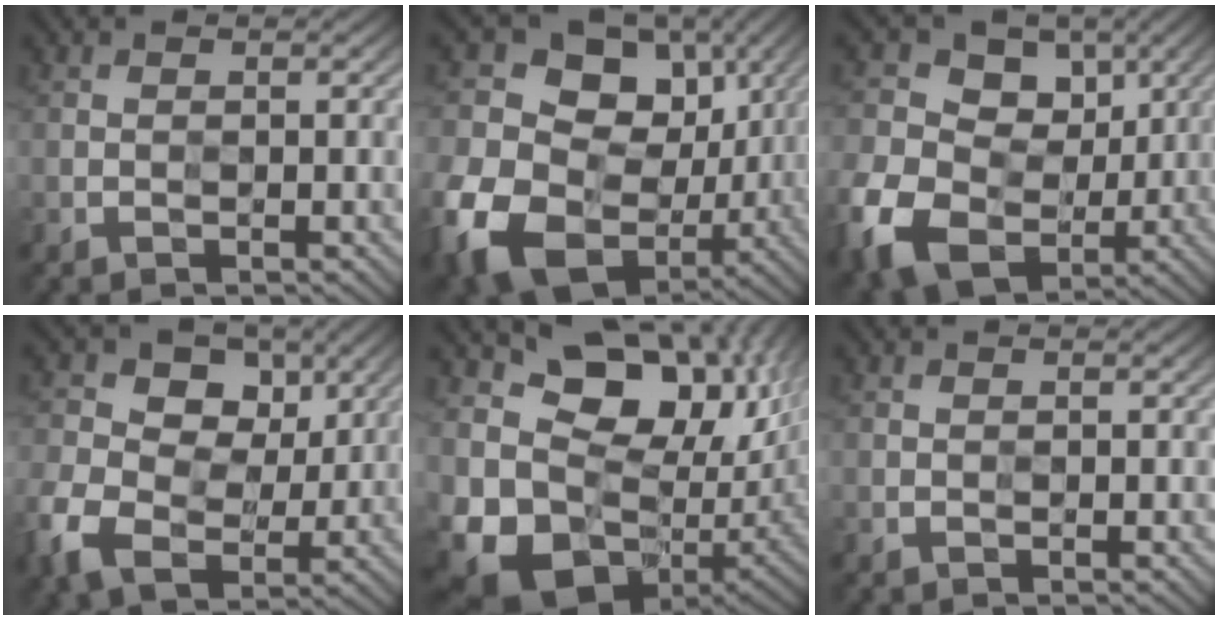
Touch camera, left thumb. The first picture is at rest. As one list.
[{"total": 17.9, "force": [-1.0, 14.3, 10.7], "torque": [-0.241, -0.026, -0.005]}, {"total": 13.9, "force": [-0.5, 11.2, 8.2], "torque": [-0.194, -0.017, -0.001]}, {"total": 10.7, "force": [1.0, 8.3, 6.6], "torque": [-0.140, 0.001, 0.011]}, {"total": 15.3, "force": [3.0, 11.3, 9.8], "torque": [-0.182, -0.022, 0.080]}, {"total": 0.0}]